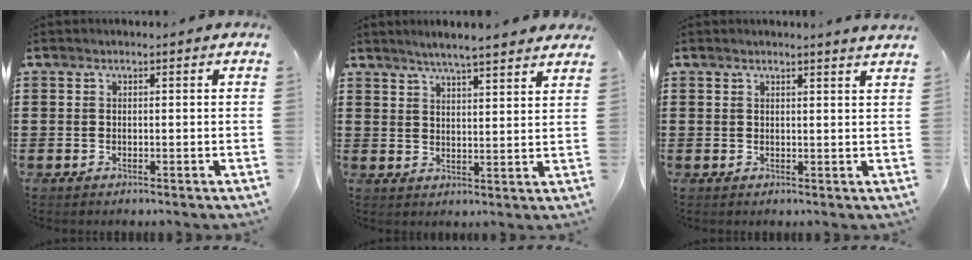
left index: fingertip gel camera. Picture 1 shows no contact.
{"total": 4.2, "force": [3.9, -0.3, 1.4], "torque": [-0.040, -0.012, 0.068]}
{"total": 1.6, "force": [1.4, -0.3, 0.6], "torque": [-0.014, -0.002, 0.028]}